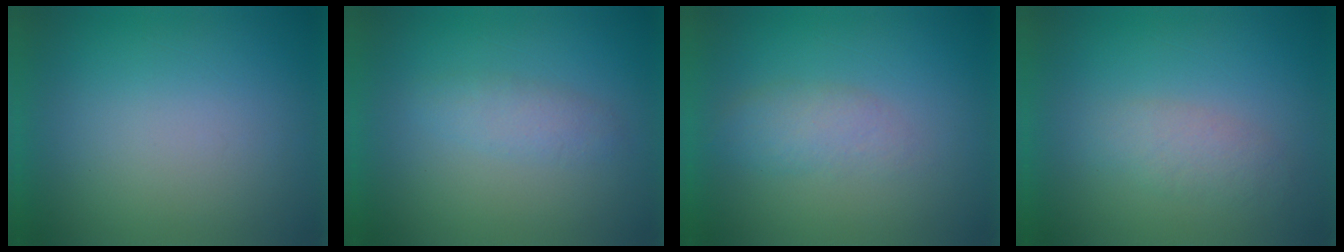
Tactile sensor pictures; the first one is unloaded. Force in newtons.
{"total": 2.3}
{"total": 3.9}
{"total": 2.7}